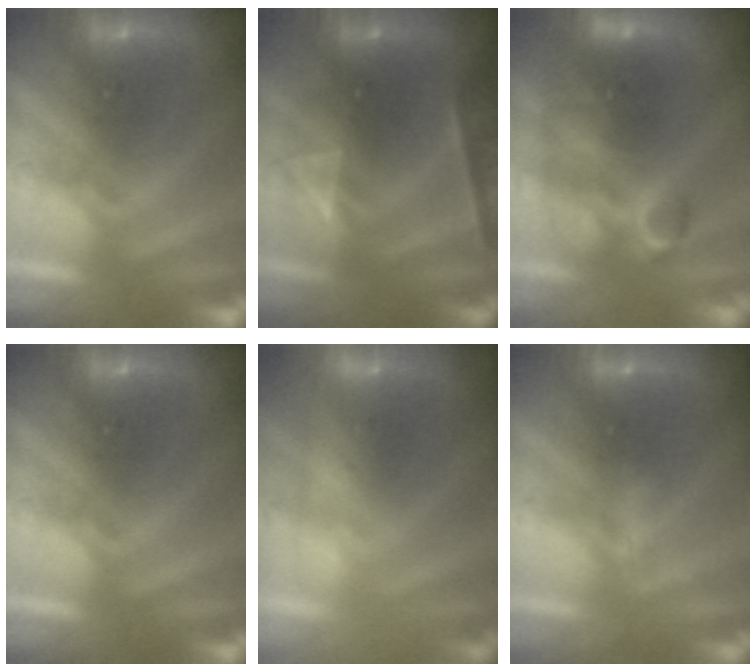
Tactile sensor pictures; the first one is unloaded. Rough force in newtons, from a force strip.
{"total": 2.3}
{"total": 7.6}
{"total": 0.0}
{"total": 2.4}
{"total": 2.9}